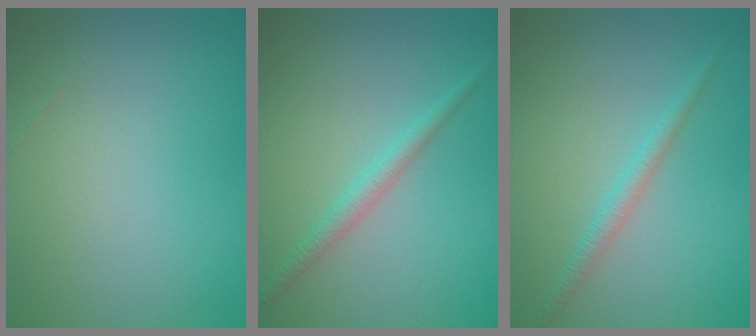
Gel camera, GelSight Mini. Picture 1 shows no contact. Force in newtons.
{"total": 1.8, "press": 1.8, "slide": 0.0}
{"total": 1.7, "press": 1.7, "slide": 0.1}